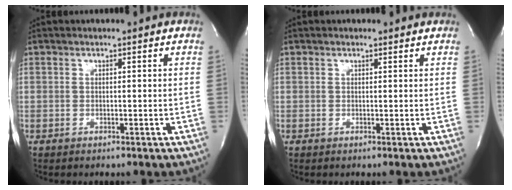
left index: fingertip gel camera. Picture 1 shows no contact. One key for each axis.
{"total": 0.7, "fx": 0.6, "fy": 0.3, "fz": 0.1, "tx": -0.011, "ty": 0.003, "tz": 0.008}